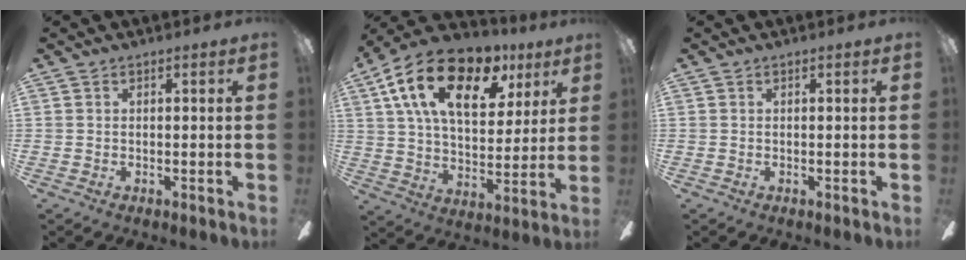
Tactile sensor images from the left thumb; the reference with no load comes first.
{"total": 22.4, "force": [11.2, 12.0, 15.2], "torque": [-0.265, -0.038, 0.190]}
{"total": 0.0}